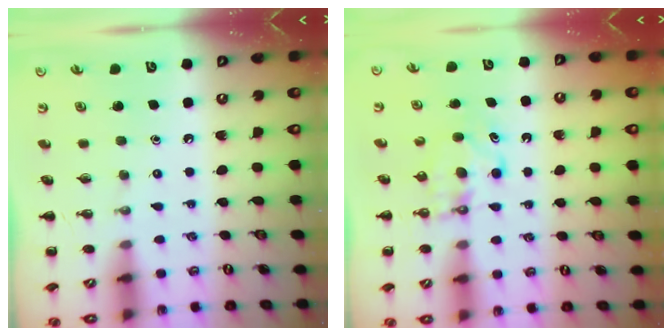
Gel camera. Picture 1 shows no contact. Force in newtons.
{"total": 5.2, "press": 5.2, "slide": 0.6}